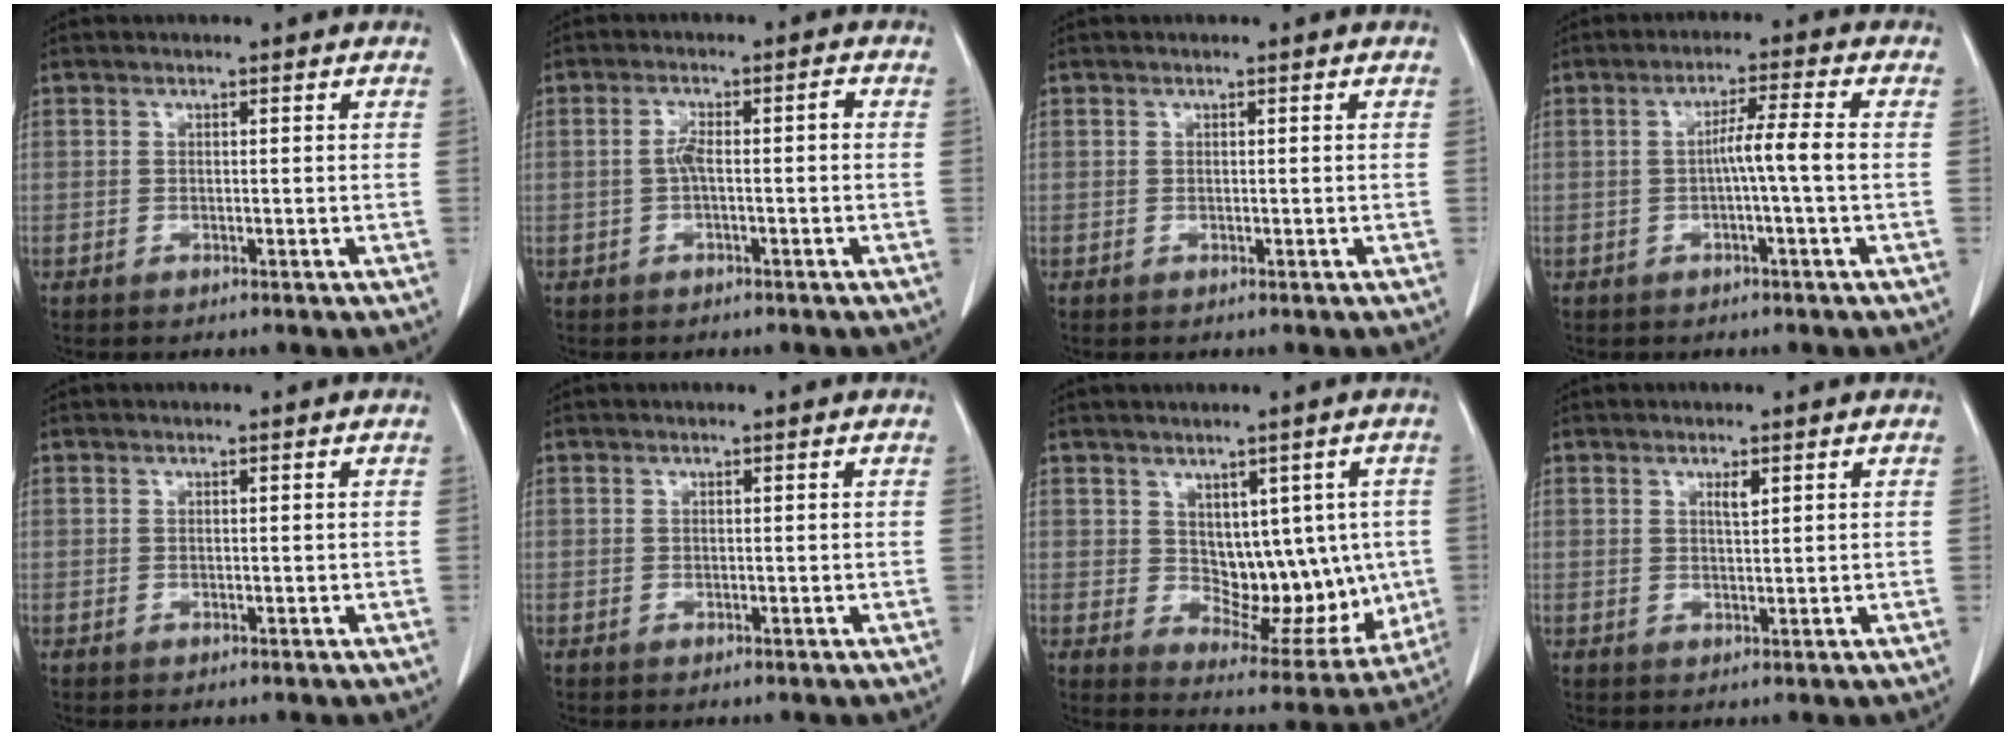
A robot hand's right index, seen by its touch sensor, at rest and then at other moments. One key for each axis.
{"total": 3.3, "fx": -0.5, "fy": 0.7, "fz": 3.2, "tx": -0.060, "ty": 0.015, "tz": -0.008}
{"total": 0.0}
{"total": 4.6, "fx": -0.7, "fy": -0.9, "fz": 4.5, "tx": -0.076, "ty": 0.010, "tz": -0.011}
{"total": 0.0}
{"total": 0.0}
{"total": 11.3, "fx": 1.0, "fy": 6.7, "fz": 9.1, "tx": -0.095, "ty": 0.007, "tz": 0.036}
{"total": 1.5, "fx": 0.8, "fy": 0.2, "fz": 1.3, "tx": -0.024, "ty": -0.003, "tz": 0.014}